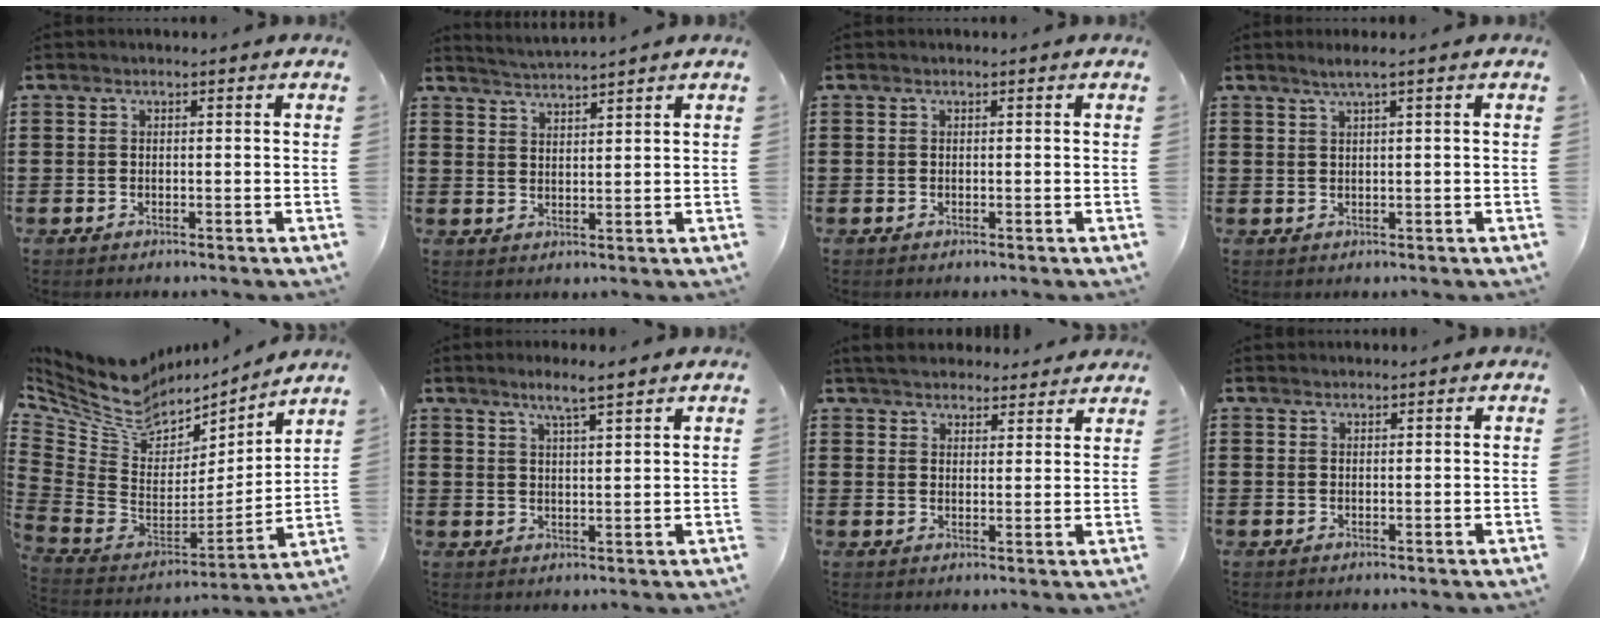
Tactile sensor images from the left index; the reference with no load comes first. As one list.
[{"total": 2.5, "force": [2.4, -0.8, -0.2], "torque": [-0.005, -0.012, 0.043]}, {"total": 0.0}, {"total": 1.8, "force": [0.9, -0.2, 1.5], "torque": [-0.029, -0.001, 0.015]}, {"total": 7.3, "force": [5.4, 4.1, 2.7], "torque": [-0.099, -0.050, 0.095]}, {"total": 4.0, "force": [3.3, -0.2, 2.3], "torque": [-0.053, -0.002, 0.057]}, {"total": 4.2, "force": [4.0, 0.9, 0.6], "torque": [-0.026, -0.010, 0.075]}, {"total": 0.9, "force": [0.9, 0.1, 0.0], "torque": [-0.003, -0.001, 0.018]}]